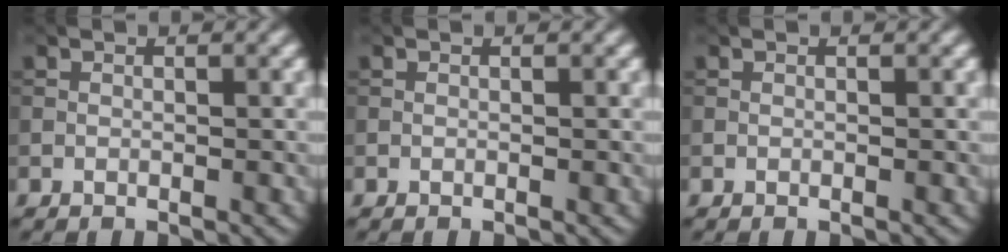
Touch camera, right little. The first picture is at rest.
{"total": 0.0}
{"total": 0.0}